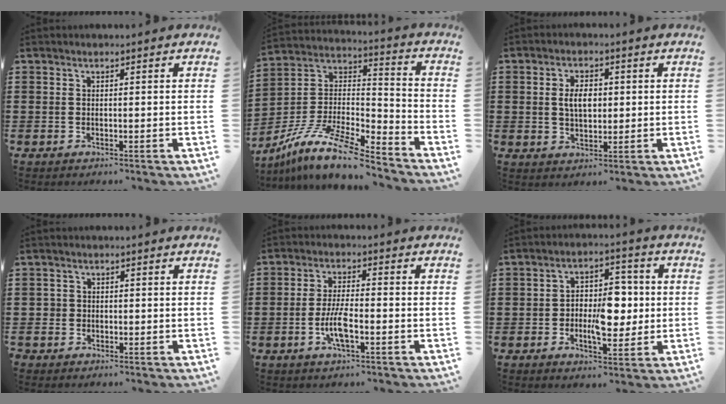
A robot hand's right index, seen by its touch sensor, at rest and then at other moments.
{"total": 12.6, "force": [-10.2, 2.3, 7.0], "torque": [-0.141, 0.022, -0.198]}
{"total": 4.4, "force": [0.4, 2.3, 3.7], "torque": [-0.066, 0.005, 0.004]}
{"total": 1.2, "force": [-0.5, 1.1, 0.1], "torque": [-0.005, 0.005, -0.012]}
{"total": 5.4, "force": [-1.9, 1.3, 4.9], "torque": [-0.110, -0.006, -0.041]}
{"total": 7.3, "force": [-0.7, 4.0, 6.1], "torque": [-0.102, 0.004, -0.017]}